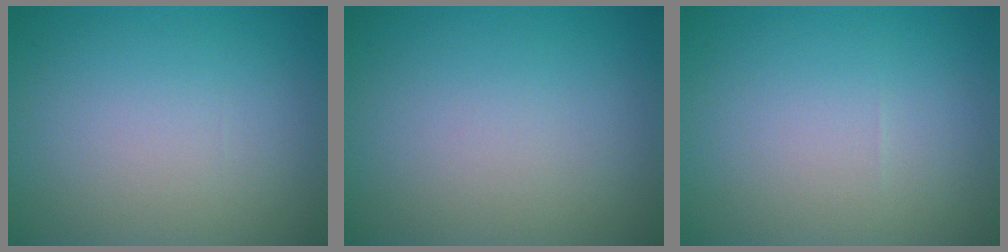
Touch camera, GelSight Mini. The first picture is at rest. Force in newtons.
{"total": 0.0}
{"total": 0.0}